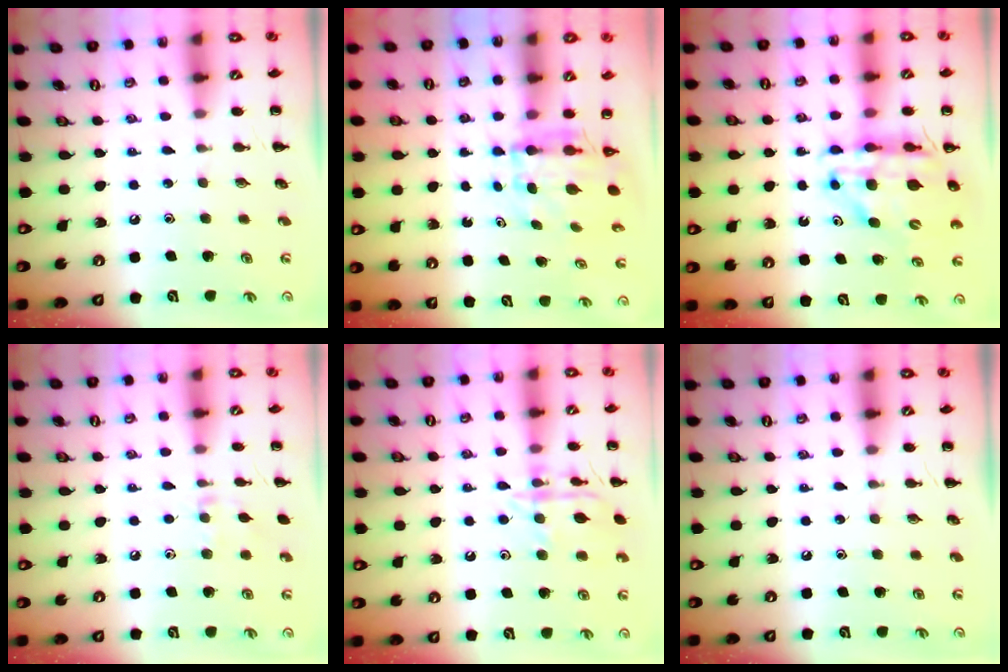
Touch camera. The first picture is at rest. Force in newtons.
{"total": 4.7, "press": 4.7, "slide": 0.7}
{"total": 12.3, "press": 11.7, "slide": 3.7}
{"total": 6.3, "press": 6.1, "slide": 1.8}
{"total": 13.0, "press": 13.0, "slide": 0.7}
{"total": 0.0}